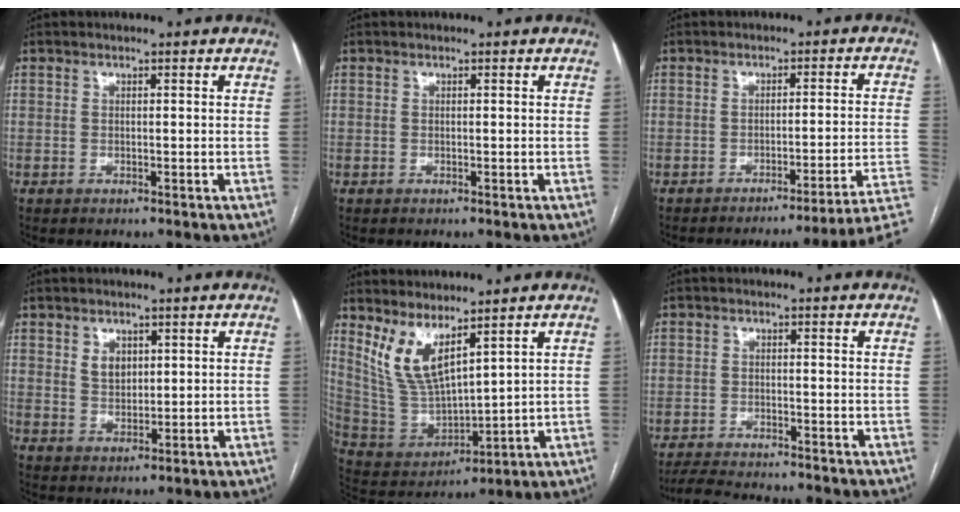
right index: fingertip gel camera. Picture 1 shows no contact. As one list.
[{"total": 0.0}, {"total": 14.1, "force": [-12.2, -3.8, 5.9], "torque": [-0.013, -0.002, -0.140]}, {"total": 3.3, "force": [1.4, 2.3, 1.9], "torque": [-0.036, 0.001, 0.032]}, {"total": 9.4, "force": [6.3, 2.4, 6.5], "torque": [-0.145, -0.012, 0.150]}, {"total": 7.7, "force": [-7.3, 0.4, 2.5], "torque": [-0.039, -0.014, -0.116]}]